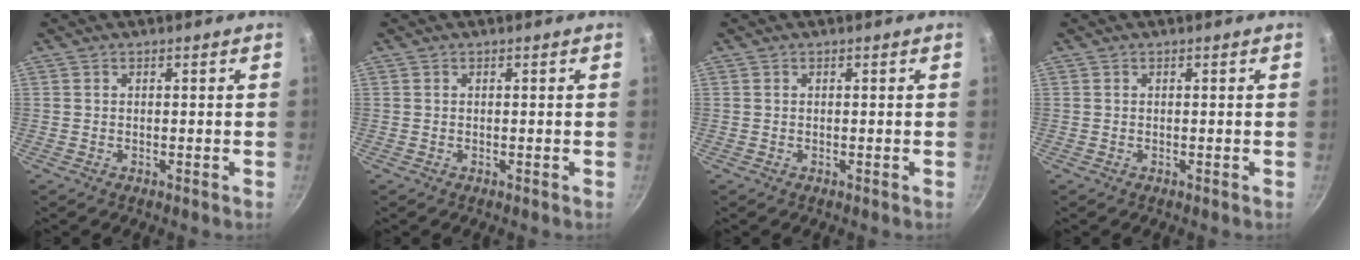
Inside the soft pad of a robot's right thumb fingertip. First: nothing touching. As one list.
[{"total": 0.0}, {"total": 0.0}, {"total": 0.0}]